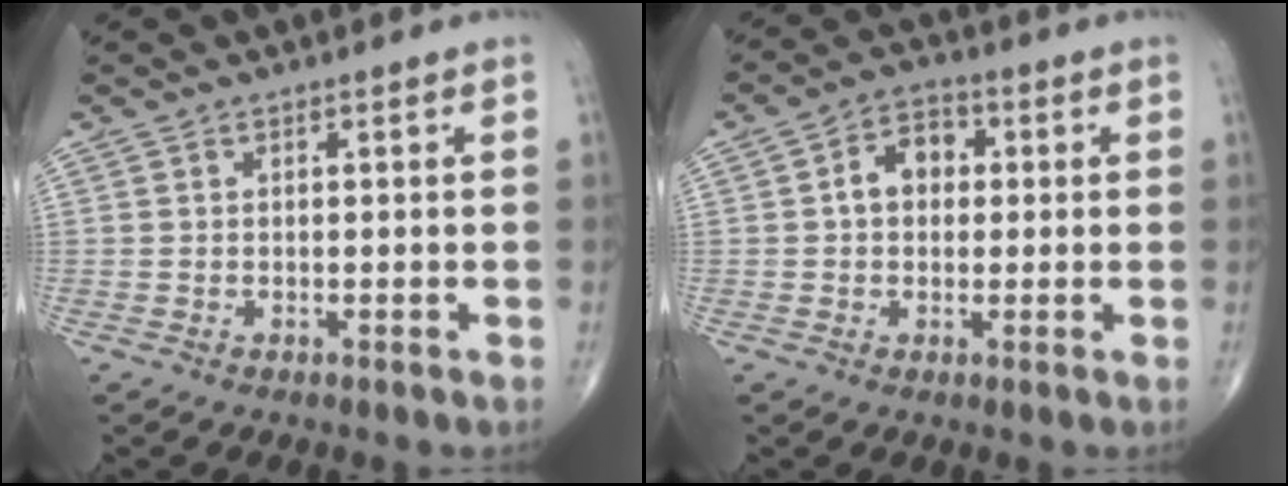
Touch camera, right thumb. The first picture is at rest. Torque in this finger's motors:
{"motor_torque": [-0.31, 0.86, 0.51, 0.15, 0.03]}